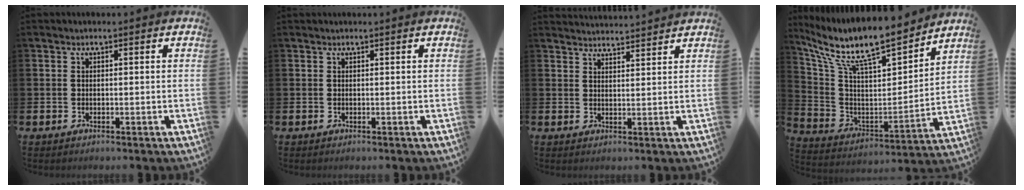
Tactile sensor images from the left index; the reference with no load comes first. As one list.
[{"total": 0.0}, {"total": 3.2, "force": [3.2, -0.2, -0.2], "torque": [0.002, -0.023, 0.057]}, {"total": 11.9, "force": [10.2, 2.6, 5.6], "torque": [-0.133, -0.081, 0.170]}]